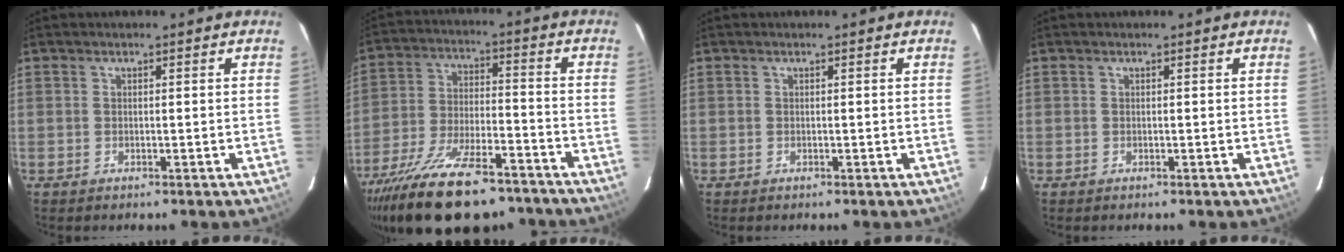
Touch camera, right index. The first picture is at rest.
{"total": 23.9, "force": [-18.1, 8.5, 13.0], "torque": [-0.252, -0.037, -0.280]}
{"total": 0.0}
{"total": 0.0}